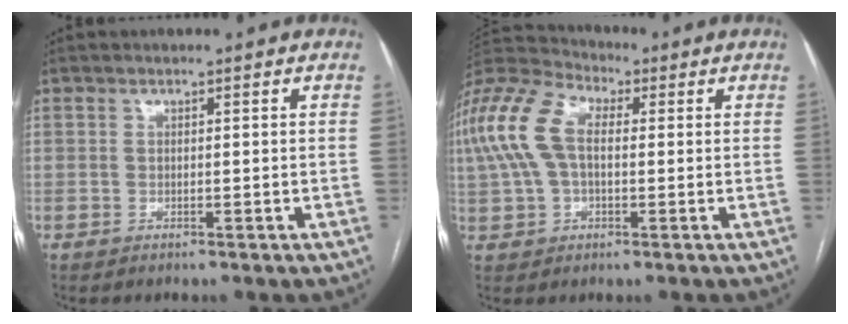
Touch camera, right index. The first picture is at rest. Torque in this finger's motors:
{"motor_torque": [1.96, 0.20, 1.00, 0.14]}